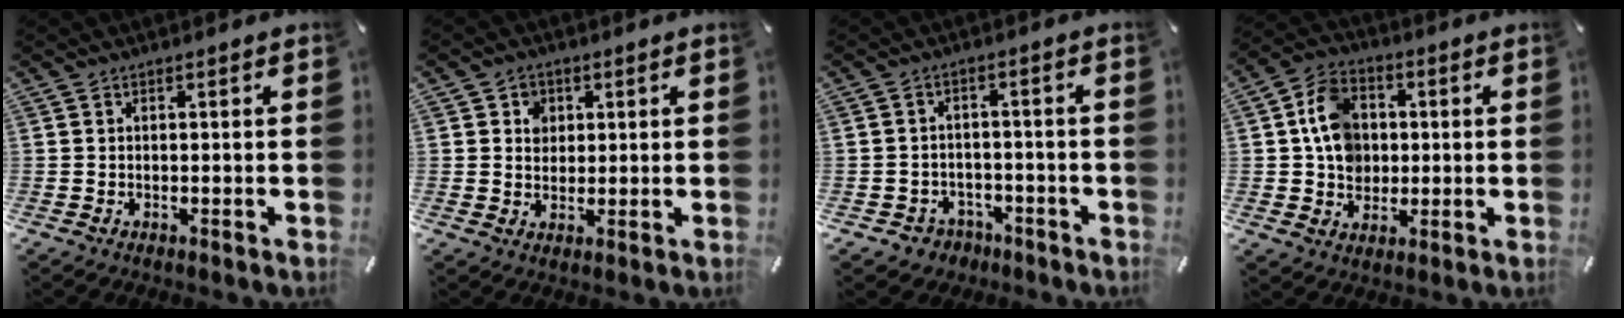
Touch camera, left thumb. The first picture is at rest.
{"total": 4.1, "force": [1.0, 3.9, 1.1], "torque": [-0.007, 0.000, 0.013]}
{"total": 3.9, "force": [-1.6, 3.5, 0.5], "torque": [-0.011, 0.007, -0.030]}
{"total": 10.2, "force": [0.8, 8.9, 4.8], "torque": [-0.095, 0.015, 0.018]}